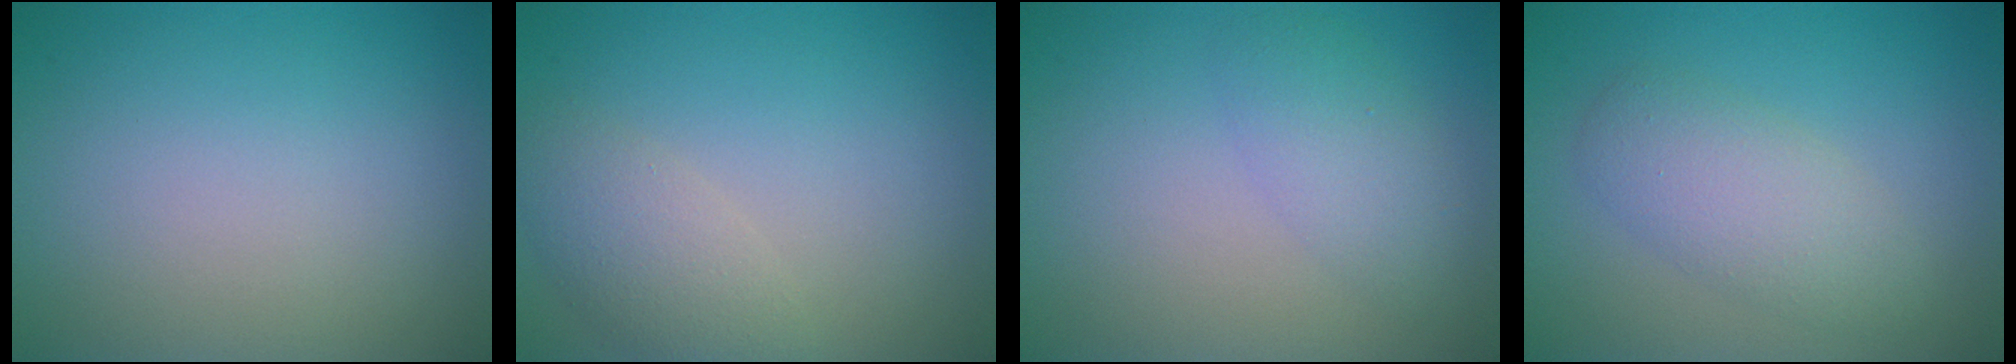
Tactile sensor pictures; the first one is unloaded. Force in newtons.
{"total": 3.0, "press": 2.9, "slide": 0.4}
{"total": 2.7, "press": 2.7, "slide": 0.1}
{"total": 3.6, "press": 3.6, "slide": 0.2}